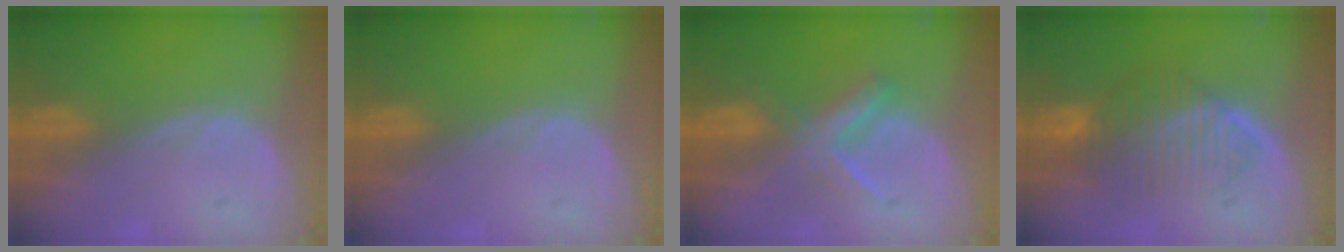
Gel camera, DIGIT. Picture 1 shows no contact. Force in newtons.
{"total": 0.0}
{"total": 5.6, "press": 5.4, "slide": 1.1}
{"total": 7.6, "press": 6.9, "slide": 3.2}